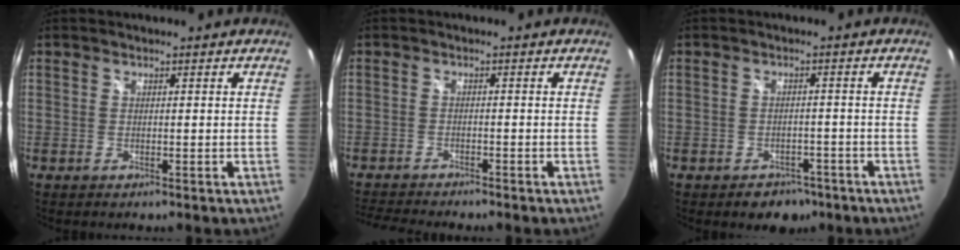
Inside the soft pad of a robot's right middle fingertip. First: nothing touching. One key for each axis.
{"total": 6.1, "fx": -5.8, "fy": -0.1, "fz": 1.9, "tx": -0.055, "ty": -0.018, "tz": -0.102}
{"total": 5.1, "fx": -3.5, "fy": 3.3, "fz": 1.5, "tx": -0.029, "ty": 0.004, "tz": -0.039}